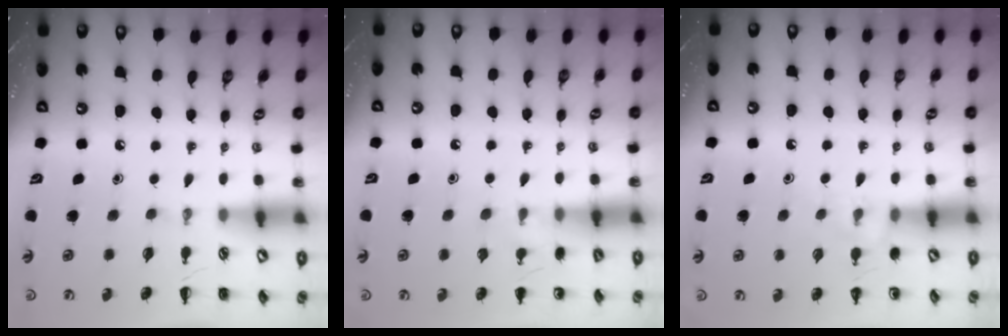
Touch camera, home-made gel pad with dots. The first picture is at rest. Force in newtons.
{"total": 5.6, "press": 5.3, "slide": 1.7}
{"total": 6.8, "press": 6.3, "slide": 2.4}